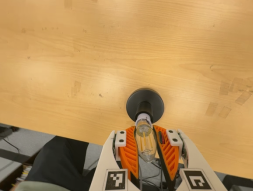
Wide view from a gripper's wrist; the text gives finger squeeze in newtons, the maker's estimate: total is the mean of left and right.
{"total": 19.6, "left": 19.0, "right": 20.3}